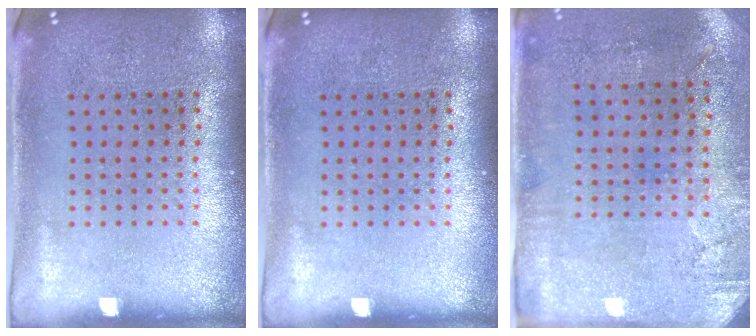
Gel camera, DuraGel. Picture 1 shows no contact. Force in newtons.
{"total": 0.0}
{"total": 2.9, "press": 2.4, "slide": 1.7}